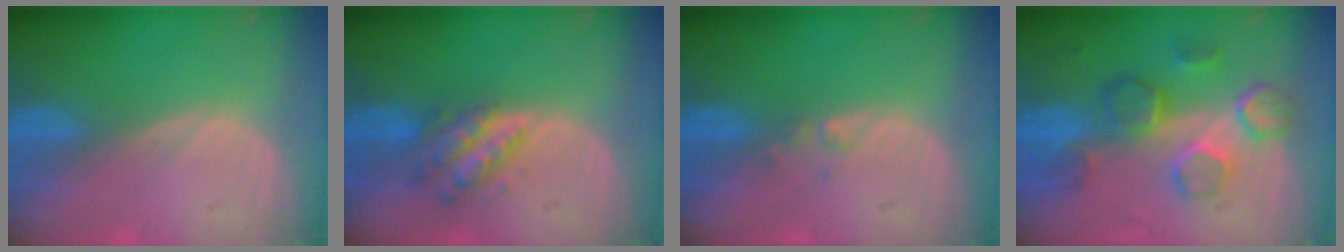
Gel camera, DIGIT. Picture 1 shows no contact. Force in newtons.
{"total": 5.2, "press": 5.2, "slide": 0.1}
{"total": 0.9, "press": 0.9, "slide": 0.1}
{"total": 8.4, "press": 7.7, "slide": 3.4}